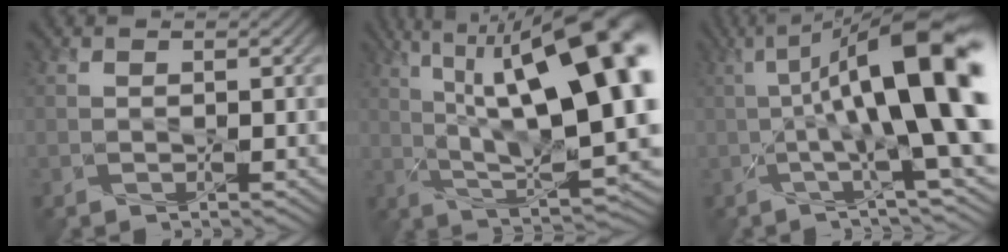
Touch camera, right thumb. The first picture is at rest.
{"total": 20.4, "force": [6.2, 6.9, 18.1], "torque": [-0.263, 0.039, 0.087]}
{"total": 14.7, "force": [1.5, 2.9, 14.3], "torque": [-0.212, 0.017, 0.017]}